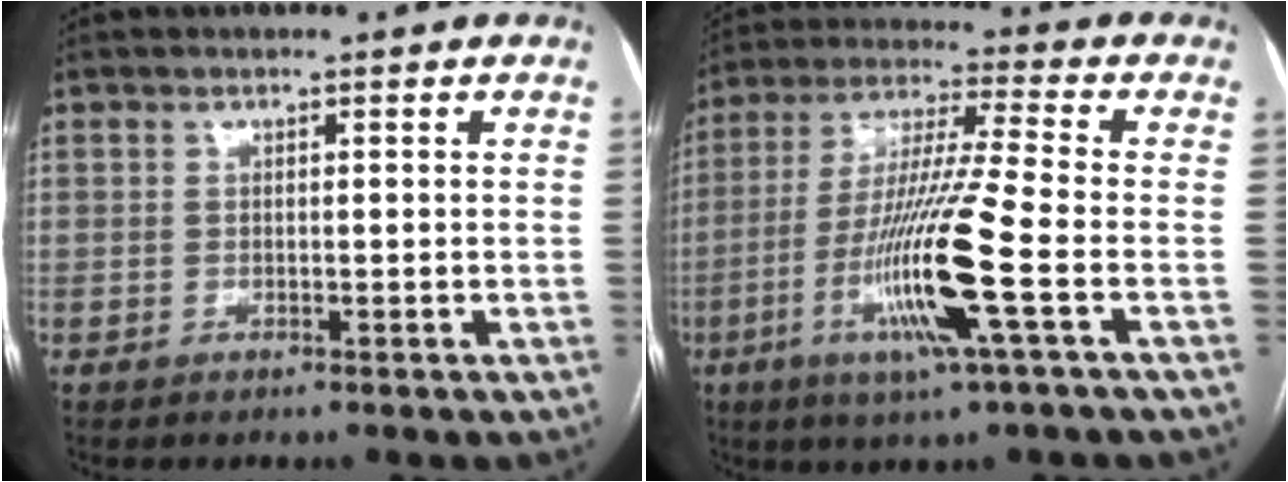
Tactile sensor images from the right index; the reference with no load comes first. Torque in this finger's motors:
{"motor_torque": [2.14, 0.00, 1.06, 0.21]}